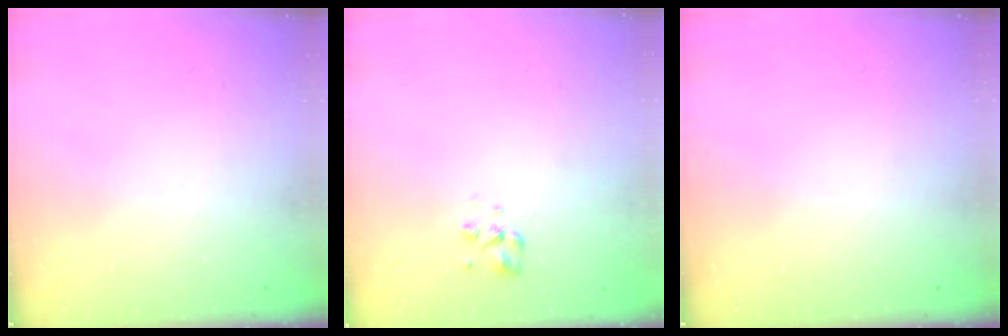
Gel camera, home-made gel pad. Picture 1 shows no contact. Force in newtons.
{"total": 2.6, "press": 2.4, "slide": 1.0}
{"total": 0.0}